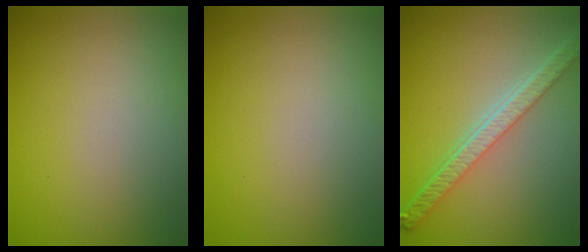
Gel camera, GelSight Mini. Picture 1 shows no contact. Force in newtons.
{"total": 0.0}
{"total": 5.1, "press": 4.0, "slide": 3.1}